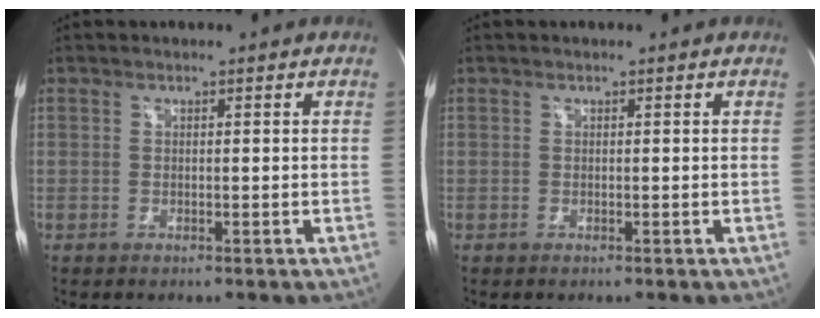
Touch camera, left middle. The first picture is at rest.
{"total": 0.0}